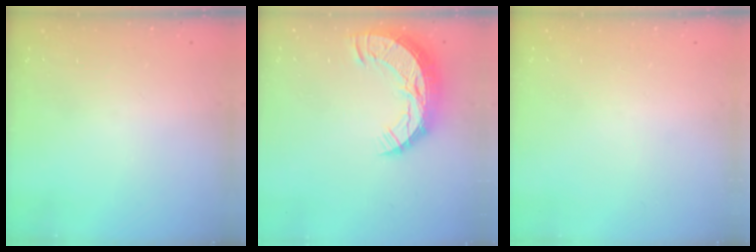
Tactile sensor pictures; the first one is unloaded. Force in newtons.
{"total": 13.5, "press": 13.4, "slide": 1.2}
{"total": 0.0}